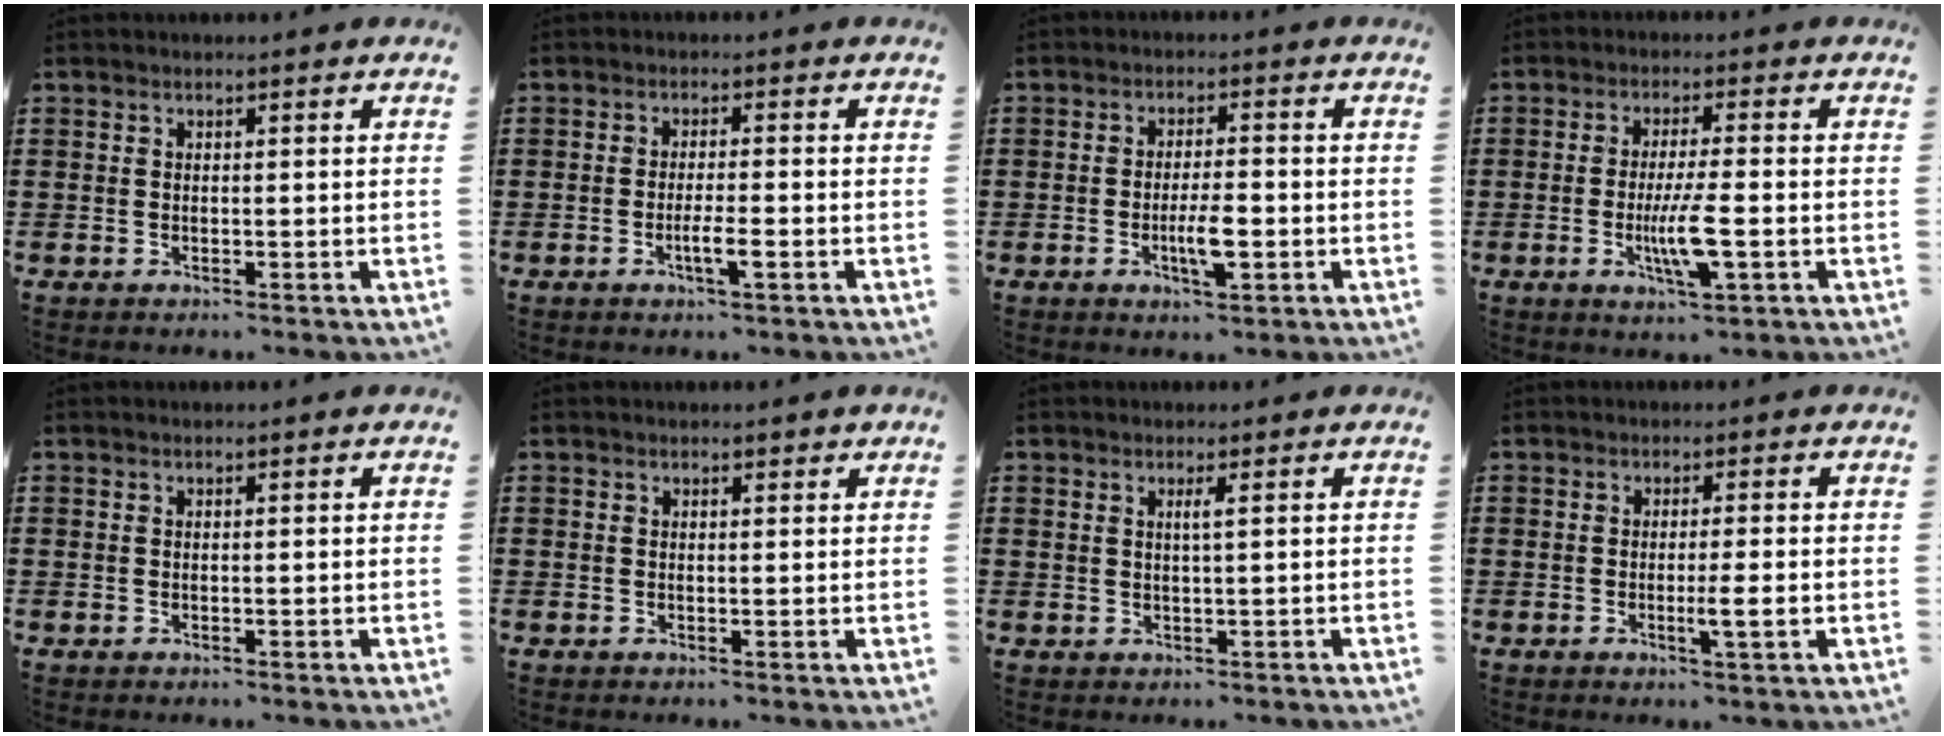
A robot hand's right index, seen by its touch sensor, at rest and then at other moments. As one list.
[{"total": 3.3, "force": [-1.5, 0.3, 2.9], "torque": [-0.051, -0.002, -0.027]}, {"total": 5.1, "force": [-1.6, 1.4, 4.6], "torque": [-0.091, -0.003, -0.031]}, {"total": 6.9, "force": [-1.9, 0.9, 6.5], "torque": [-0.129, -0.017, -0.036]}, {"total": 0.0}, {"total": 0.7, "force": [0.5, 0.5, 0.2], "torque": [0.002, 0.000, 0.007]}, {"total": 1.1, "force": [0.5, -0.2, 1.0], "torque": [-0.020, -0.003, 0.008]}, {"total": 3.2, "force": [-0.8, -0.2, 3.1], "torque": [-0.051, -0.009, -0.015]}]